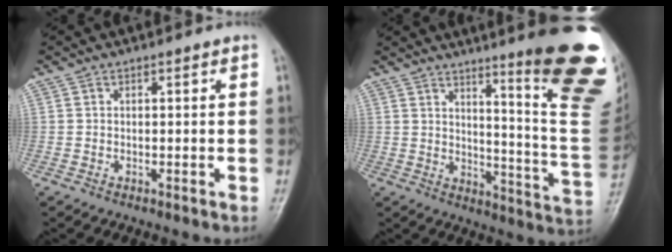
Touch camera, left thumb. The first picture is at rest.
{"total": 23.5, "force": [12.6, 3.2, 19.5], "torque": [-0.202, -0.075, 0.168]}